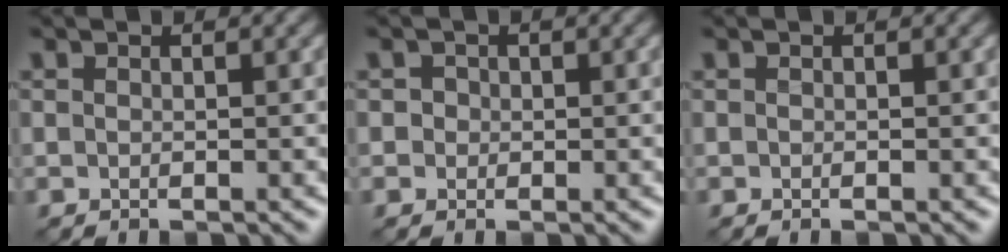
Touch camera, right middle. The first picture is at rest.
{"total": 1.0, "force": [0.2, 0.9, 0.3], "torque": [0.002, 0.000, 0.000]}
{"total": 0.0}